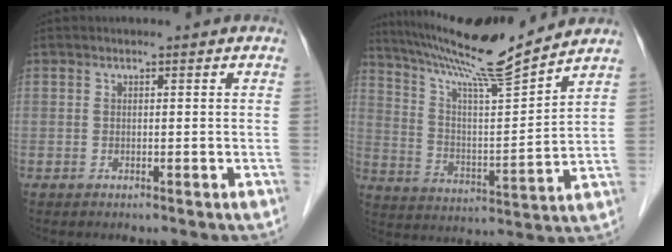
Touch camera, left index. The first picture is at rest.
{"total": 15.3, "force": [13.7, -1.2, 6.6], "torque": [-0.125, -0.002, 0.236]}